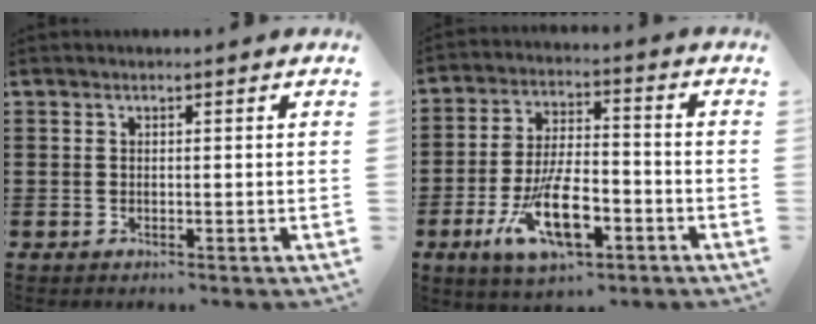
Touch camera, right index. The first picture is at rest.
{"total": 11.9, "force": [-5.0, 4.9, 9.6], "torque": [-0.186, -0.002, -0.089]}